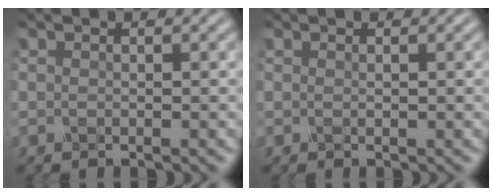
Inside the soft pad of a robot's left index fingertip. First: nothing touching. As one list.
[{"total": 0.0}]